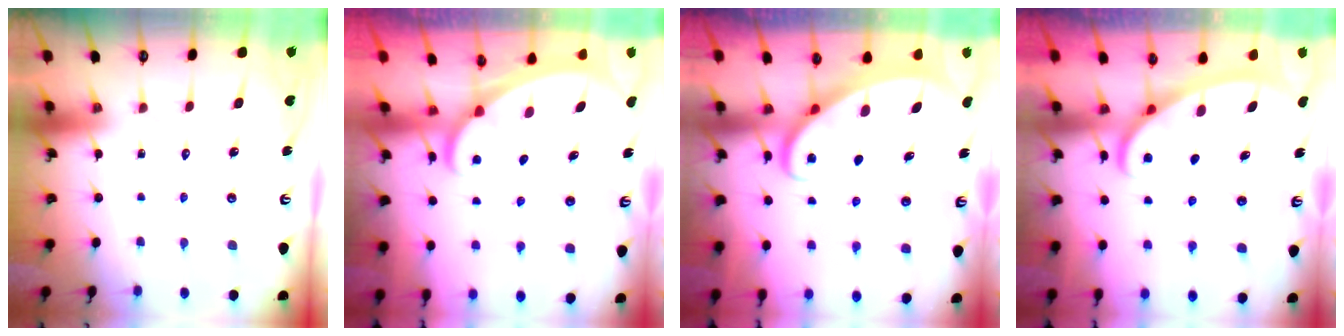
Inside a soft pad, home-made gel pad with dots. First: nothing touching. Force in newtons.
{"total": 1.8, "press": 1.7, "slide": 0.1}
{"total": 2.5, "press": 2.5, "slide": 0.3}
{"total": 2.8, "press": 2.8, "slide": 0.4}